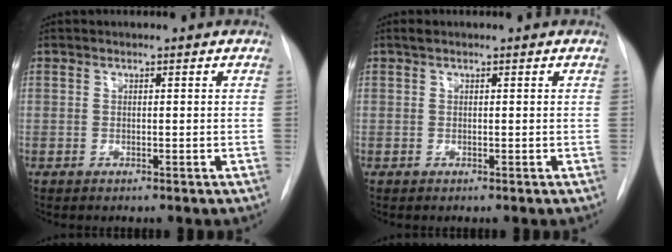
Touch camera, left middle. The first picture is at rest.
{"total": 0.6, "force": [0.4, 0.2, 0.3], "torque": [-0.007, 0.010, 0.007]}